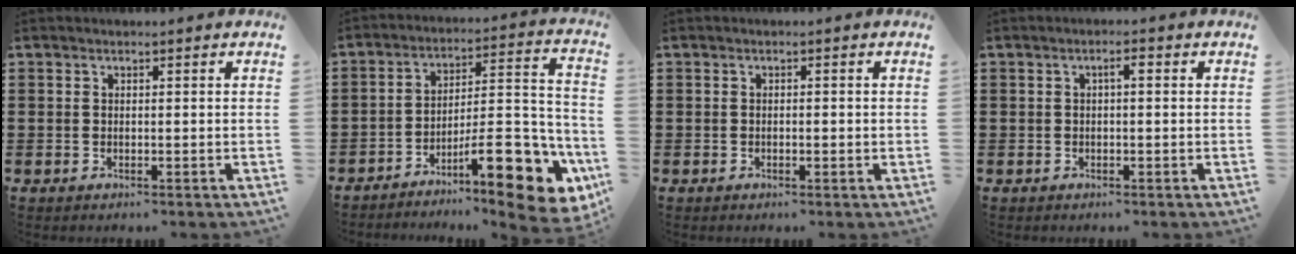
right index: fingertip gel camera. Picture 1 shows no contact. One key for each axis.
{"total": 14.8, "fx": -8.2, "fy": 4.4, "fz": 11.5, "tx": -0.144, "ty": 0.023, "tz": -0.134}
{"total": 0.7, "fx": -0.3, "fy": 0.3, "fz": 0.6, "tx": -0.012, "ty": -0.002, "tz": -0.005}
{"total": 1.5, "fx": 0.0, "fy": 0.3, "fz": 1.5, "tx": -0.028, "ty": 0.005, "tz": -0.002}